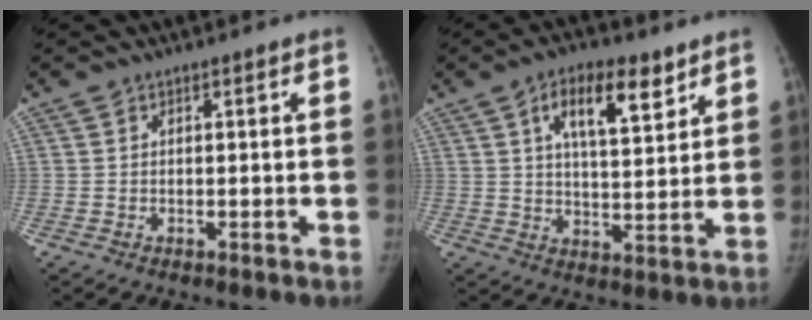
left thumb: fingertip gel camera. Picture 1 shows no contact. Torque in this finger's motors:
{"motor_torque": [-0.02, 0.09, 0.70, -0.42, 0.06]}